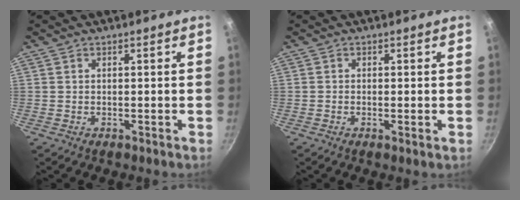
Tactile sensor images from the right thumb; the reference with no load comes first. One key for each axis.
{"total": 0.9, "fx": -0.2, "fy": 0.0, "fz": 0.9, "tx": -0.019, "ty": -0.003, "tz": -0.006}